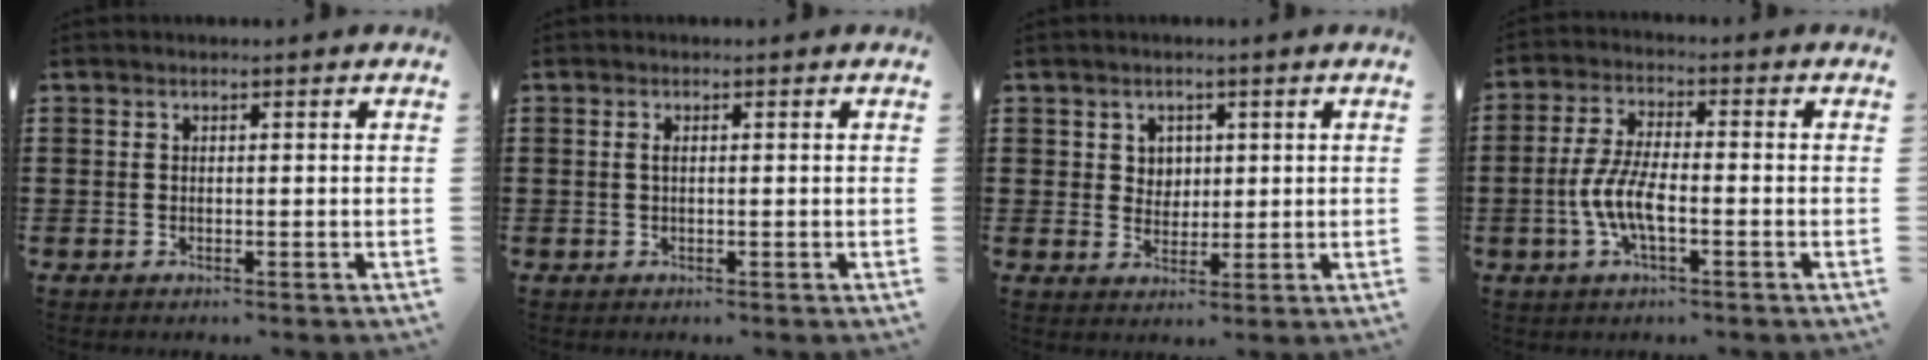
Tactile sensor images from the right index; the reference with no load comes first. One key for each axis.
{"total": 0.8, "fx": 0.0, "fy": 0.2, "fz": 0.8, "tx": -0.016, "ty": 0.000, "tz": 0.000}
{"total": 2.8, "fx": 1.2, "fy": 2.4, "fz": 0.6, "tx": -0.014, "ty": 0.008, "tz": 0.020}
{"total": 6.5, "fx": -2.1, "fy": 2.1, "fz": 5.8, "tx": -0.139, "ty": -0.012, "tz": -0.047}